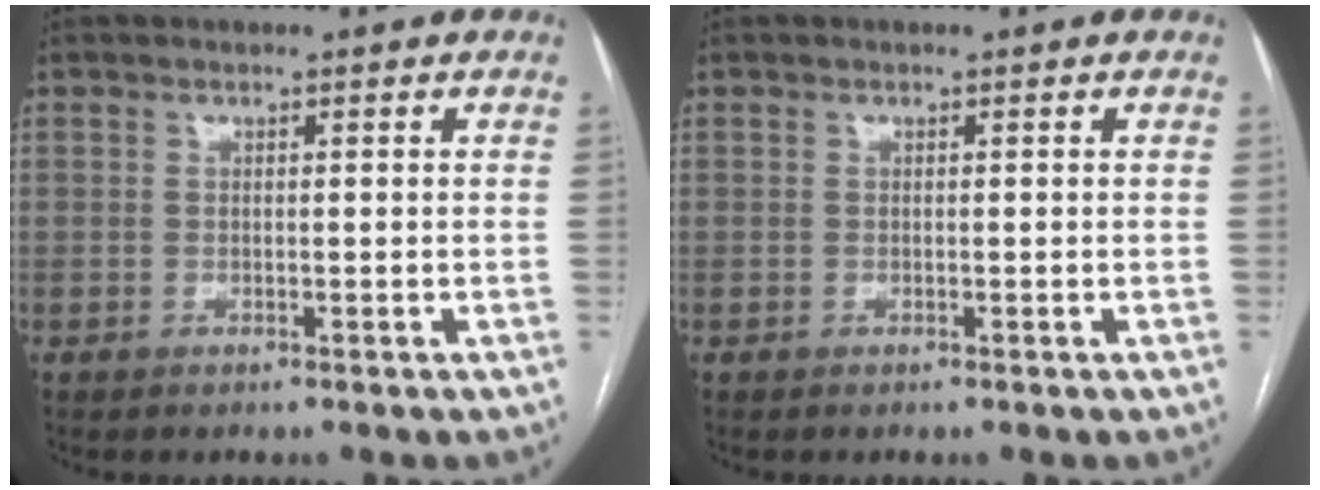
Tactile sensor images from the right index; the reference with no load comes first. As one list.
[{"total": 0.0}]